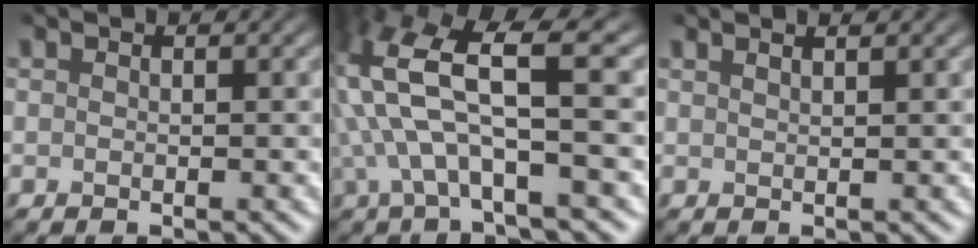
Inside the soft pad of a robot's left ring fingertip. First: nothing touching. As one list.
[{"total": 8.8, "force": [0.4, 2.5, 8.4], "torque": [-0.187, 0.013, 0.003]}, {"total": 2.4, "force": [1.6, 0.9, 1.5], "torque": [0.001, 0.002, -0.003]}]